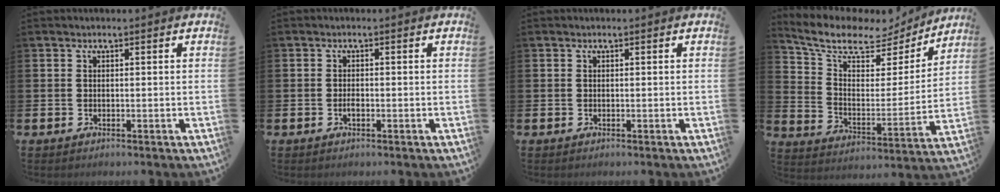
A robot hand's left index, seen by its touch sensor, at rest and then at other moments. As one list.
[{"total": 1.1, "force": [-0.4, 0.4, 0.9], "torque": [-0.013, -0.003, -0.009]}, {"total": 0.0}, {"total": 9.5, "force": [7.9, 3.9, 3.4], "torque": [-0.101, -0.055, 0.130]}]